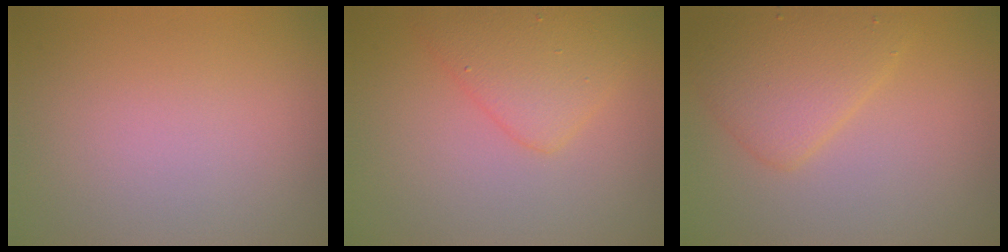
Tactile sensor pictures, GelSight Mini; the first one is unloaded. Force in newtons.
{"total": 3.9, "press": 3.9, "slide": 0.1}
{"total": 3.0, "press": 3.0, "slide": 0.1}